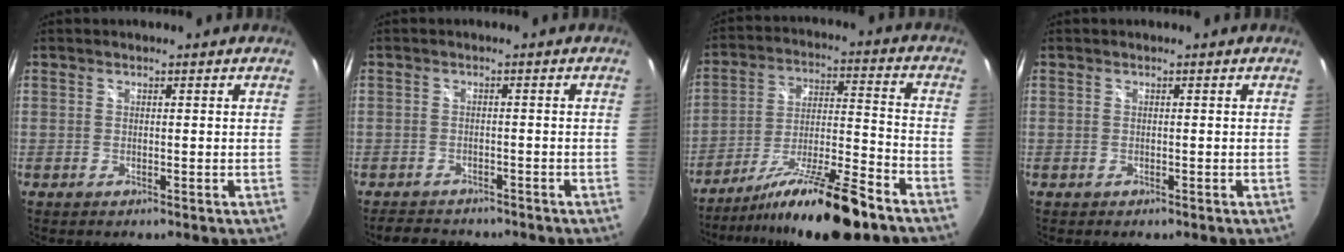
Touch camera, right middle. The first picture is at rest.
{"total": 5.5, "force": [-4.9, 2.3, 1.3], "torque": [-0.037, 0.002, -0.073]}
{"total": 16.7, "force": [-12.7, 1.2, 10.8], "torque": [-0.198, -0.017, -0.210]}
{"total": 0.0}